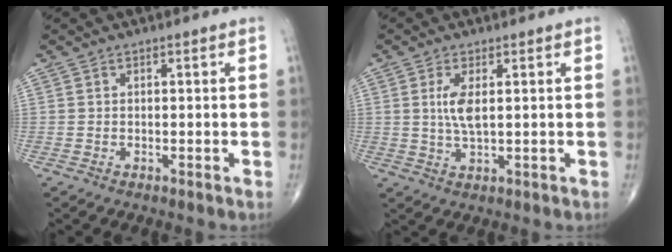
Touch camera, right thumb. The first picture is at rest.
{"total": 4.5, "force": [0.9, 1.4, 4.1], "torque": [-0.091, -0.007, 0.021]}